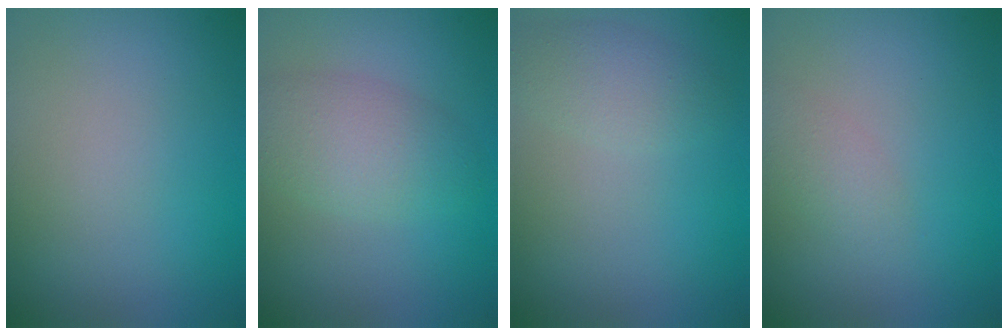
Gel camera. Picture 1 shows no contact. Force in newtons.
{"total": 3.8, "press": 3.8, "slide": 0.1}
{"total": 2.2, "press": 2.2, "slide": 0.0}
{"total": 1.5, "press": 1.5, "slide": 0.1}